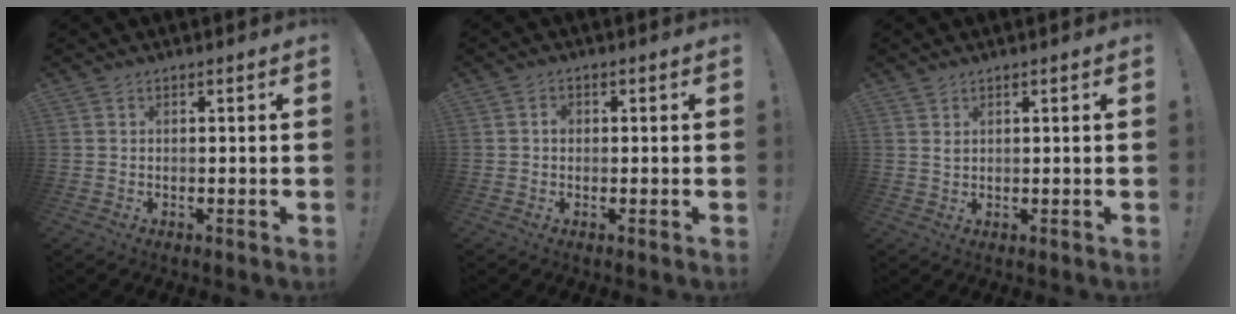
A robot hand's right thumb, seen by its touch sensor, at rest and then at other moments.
{"total": 1.6, "force": [-0.1, 1.3, 0.9], "torque": [-0.010, 0.003, -0.006]}
{"total": 1.4, "force": [0.9, 0.5, 0.9], "torque": [-0.013, -0.003, 0.017]}